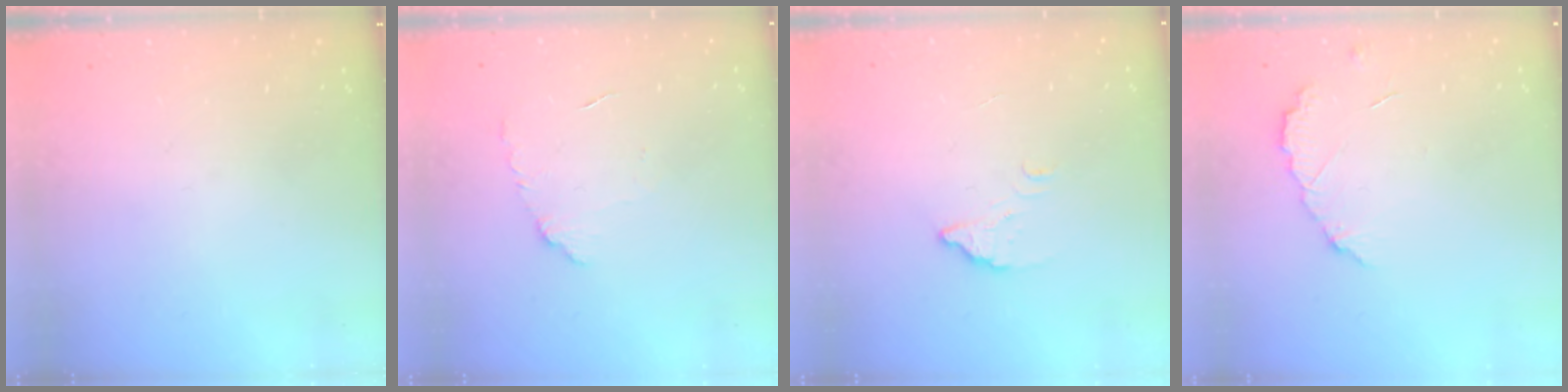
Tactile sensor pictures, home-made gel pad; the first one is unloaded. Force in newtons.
{"total": 5.0, "press": 5.0, "slide": 0.3}
{"total": 2.3, "press": 2.3, "slide": 0.1}
{"total": 5.4, "press": 5.4, "slide": 0.5}